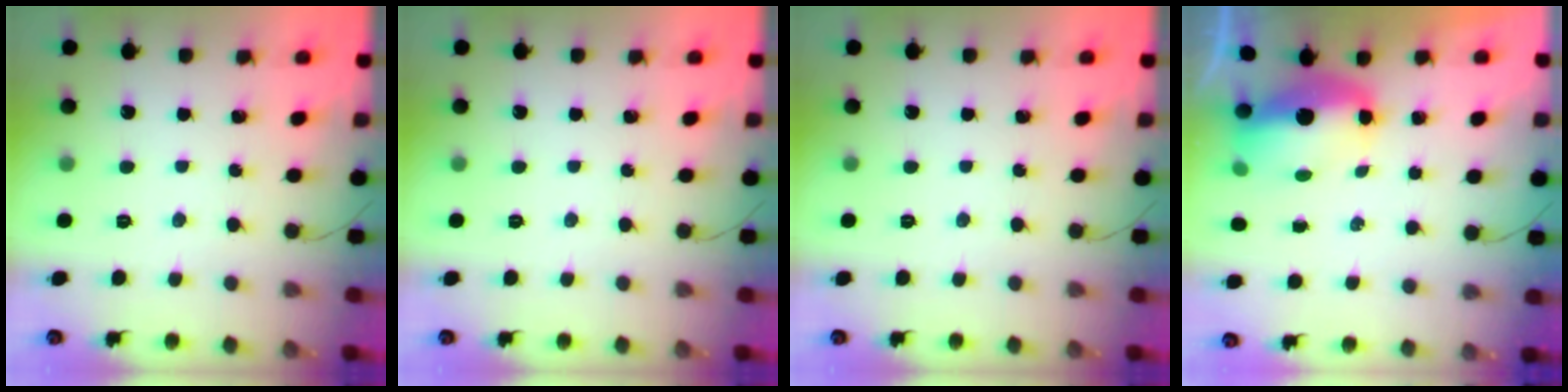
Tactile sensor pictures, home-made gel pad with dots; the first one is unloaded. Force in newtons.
{"total": 0.0}
{"total": 0.0}
{"total": 8.6, "press": 8.5, "slide": 1.0}